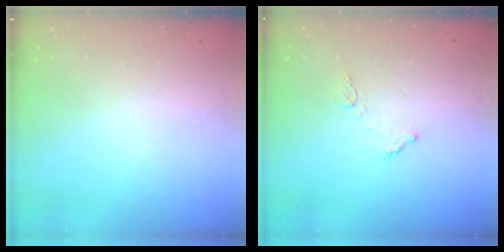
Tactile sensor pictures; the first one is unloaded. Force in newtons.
{"total": 8.2, "press": 8.2, "slide": 0.4}